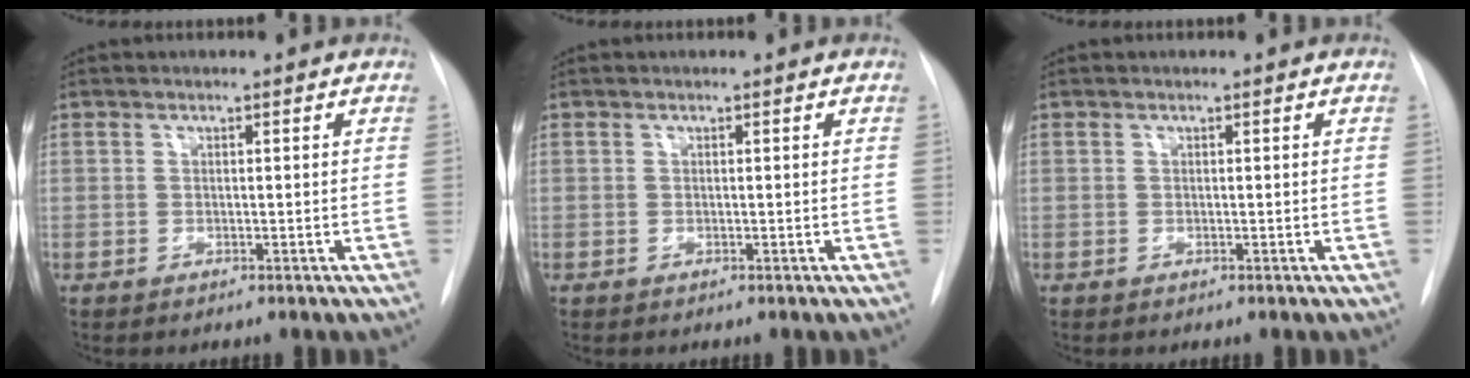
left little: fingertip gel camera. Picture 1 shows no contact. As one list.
[{"total": 0.0}, {"total": 0.0}]